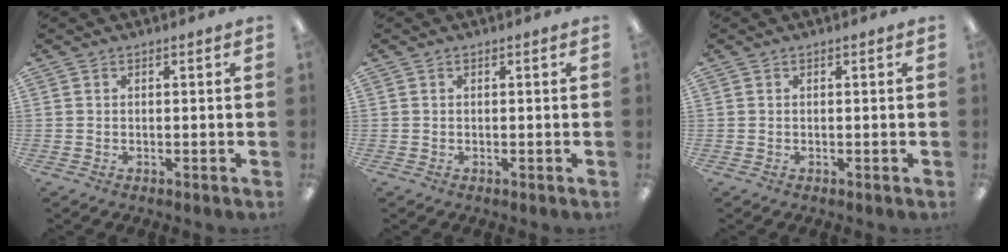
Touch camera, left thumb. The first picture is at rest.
{"total": 0.0}
{"total": 0.0}